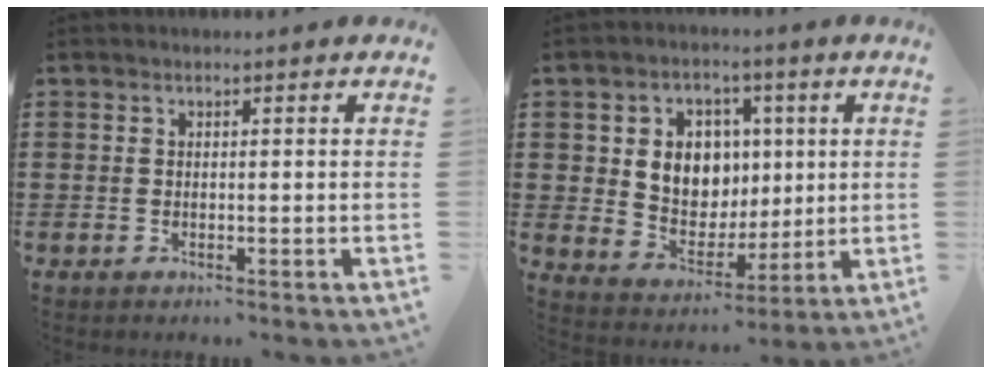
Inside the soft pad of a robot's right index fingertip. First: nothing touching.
{"total": 7.9, "force": [1.9, 6.9, 3.1], "torque": [-0.071, 0.008, 0.034]}